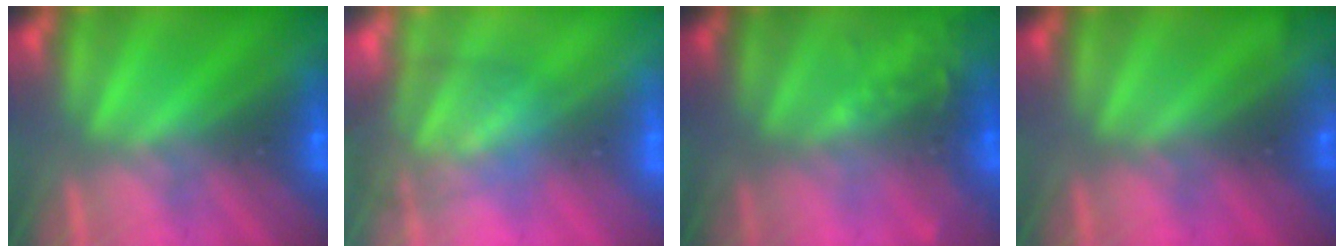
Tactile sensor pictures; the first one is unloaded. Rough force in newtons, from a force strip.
{"total": 3.7}
{"total": 1.9}
{"total": 2.4}